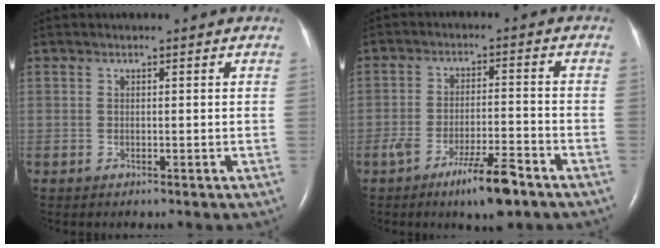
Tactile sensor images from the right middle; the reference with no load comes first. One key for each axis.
{"total": 8.2, "fx": -5.4, "fy": 0.9, "fz": 6.1, "tx": -0.105, "ty": -0.008, "tz": -0.089}